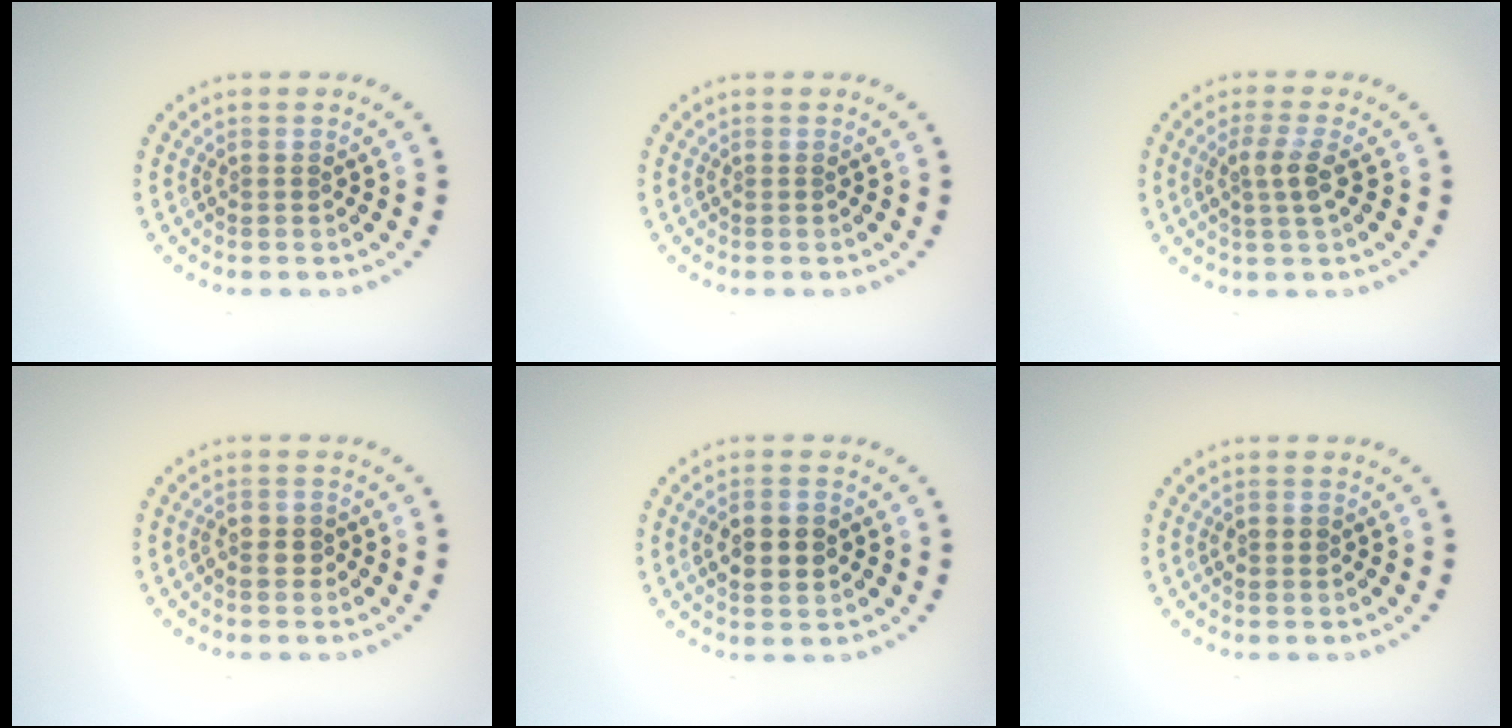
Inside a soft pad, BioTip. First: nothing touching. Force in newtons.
{"total": 0.0}
{"total": 2.4, "press": 2.2, "slide": 1.1}
{"total": 1.2, "press": 1.1, "slide": 0.3}
{"total": 4.2, "press": 4.2, "slide": 0.1}
{"total": 1.3, "press": 1.3, "slide": 0.1}